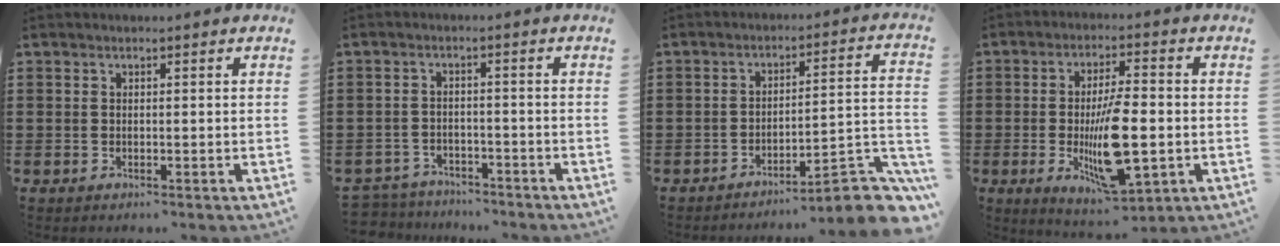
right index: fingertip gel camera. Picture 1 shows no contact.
{"total": 3.7, "force": [-3.6, 0.7, -0.1], "torque": [-0.012, -0.001, -0.080]}
{"total": 6.9, "force": [-5.3, 1.0, 4.3], "torque": [-0.064, -0.005, -0.102]}
{"total": 12.3, "force": [-2.4, 4.3, 11.3], "torque": [-0.215, -0.016, -0.040]}